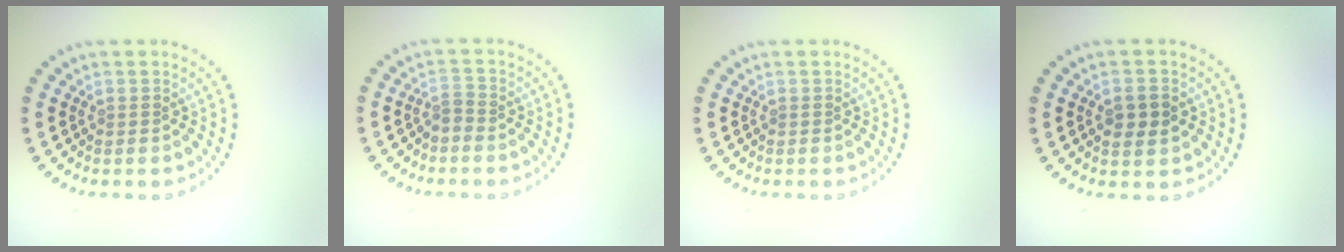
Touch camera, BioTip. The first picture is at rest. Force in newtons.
{"total": 1.1, "press": 0.6, "slide": 0.9}
{"total": 0.0}
{"total": 2.3, "press": 2.3, "slide": 0.1}